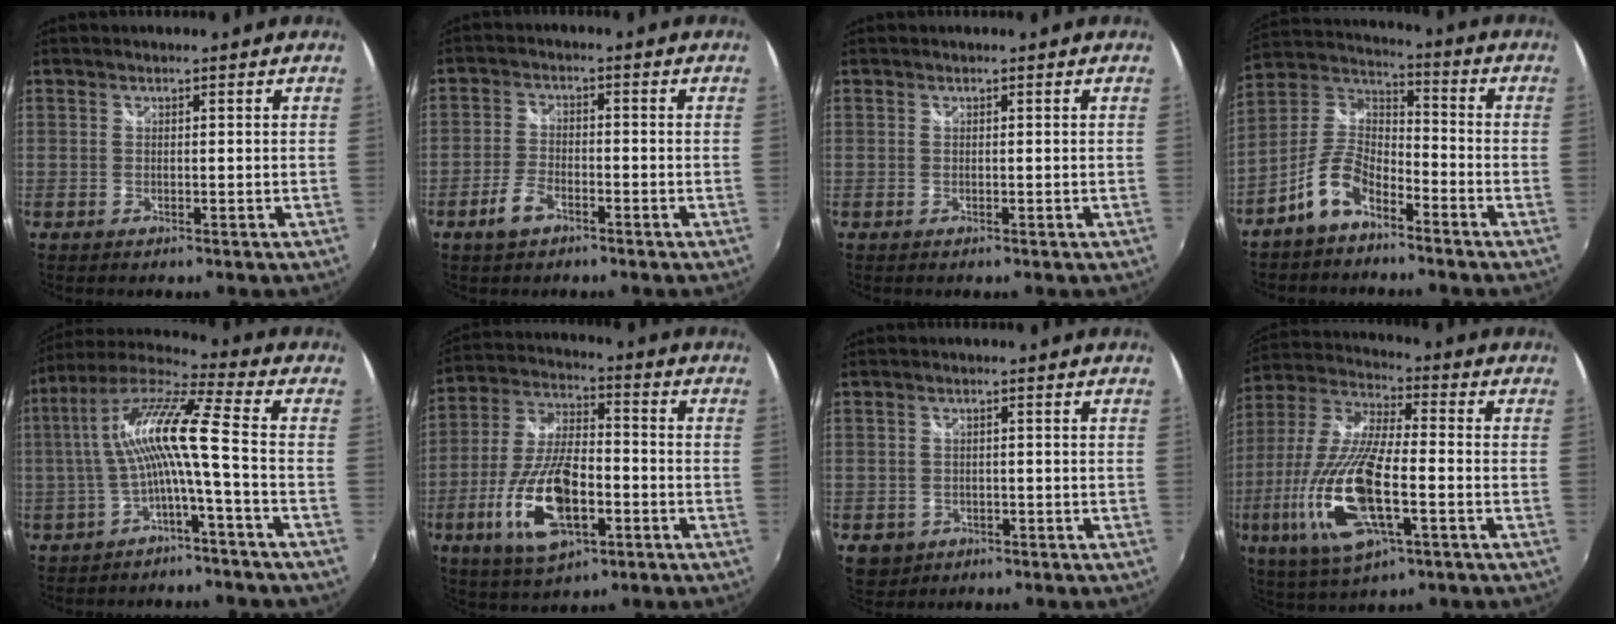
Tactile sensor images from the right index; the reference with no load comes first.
{"total": 5.0, "force": [-3.1, 2.3, 3.1], "torque": [-0.075, 0.002, -0.056]}
{"total": 0.0}
{"total": 10.0, "force": [-6.1, 4.6, 6.3], "torque": [-0.145, 0.020, -0.120]}
{"total": 12.1, "force": [-2.1, -0.2, 11.9], "torque": [-0.228, 0.014, -0.039]}
{"total": 16.8, "force": [-5.9, 6.8, 14.1], "torque": [-0.301, -0.014, -0.105]}
{"total": 4.0, "force": [-1.5, 3.6, 1.1], "torque": [-0.029, 0.000, -0.014]}
{"total": 20.3, "force": [-6.1, 6.4, 18.2], "torque": [-0.384, -0.028, -0.118]}